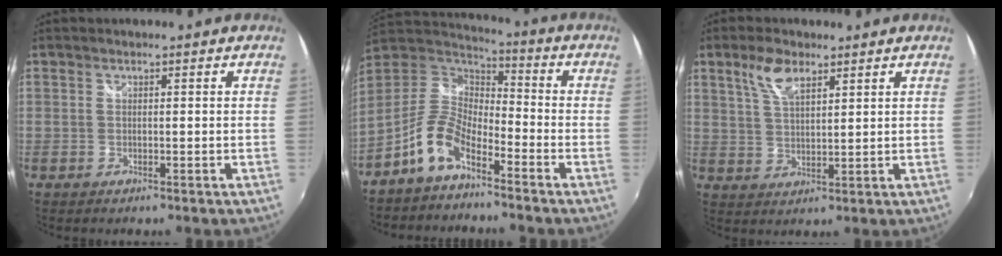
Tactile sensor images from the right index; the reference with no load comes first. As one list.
[{"total": 10.2, "force": [-6.5, 4.6, 6.5], "torque": [-0.142, 0.018, -0.134]}, {"total": 6.0, "force": [3.7, 2.5, 4.0], "torque": [-0.078, 0.008, 0.073]}]